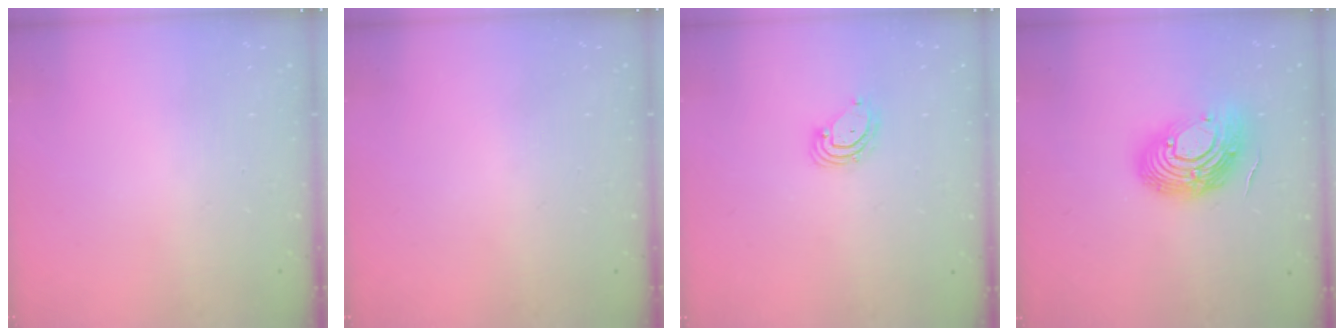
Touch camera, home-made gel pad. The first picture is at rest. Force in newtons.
{"total": 0.0}
{"total": 4.7, "press": 4.7, "slide": 0.6}
{"total": 14.7, "press": 14.6, "slide": 1.2}